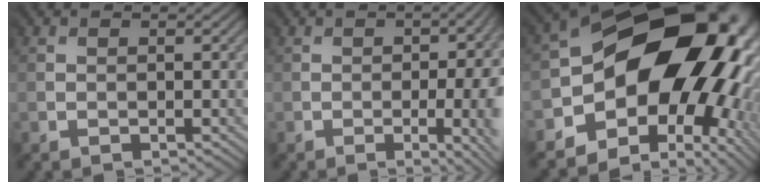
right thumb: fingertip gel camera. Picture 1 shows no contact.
{"total": 8.6, "force": [-2.7, 3.1, 7.5], "torque": [-0.067, -0.010, -0.030]}
{"total": 16.9, "force": [-0.8, 13.0, 10.9], "torque": [-0.152, -0.027, 0.008]}